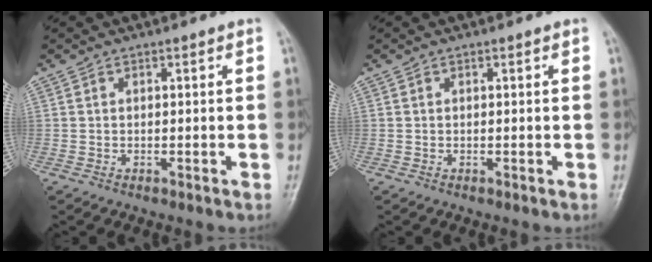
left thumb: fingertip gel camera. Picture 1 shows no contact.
{"total": 0.0}